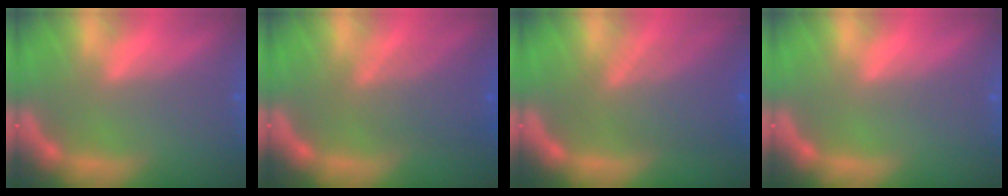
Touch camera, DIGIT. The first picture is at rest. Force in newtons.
{"total": 5.1}
{"total": 6.6}
{"total": 0.0}